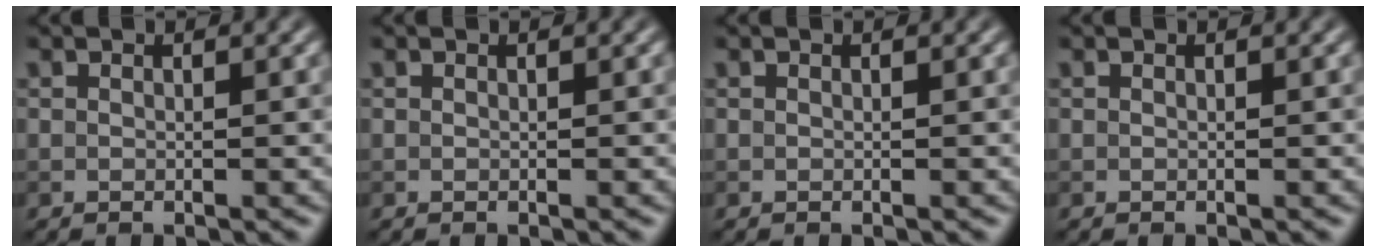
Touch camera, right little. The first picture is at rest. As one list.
[{"total": 0.0}, {"total": 0.0}, {"total": 0.0}]